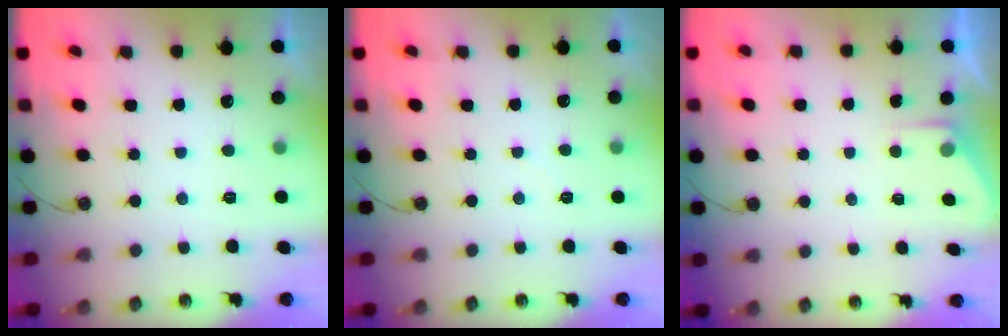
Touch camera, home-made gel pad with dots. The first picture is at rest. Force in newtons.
{"total": 3.3, "press": 3.2, "slide": 0.5}
{"total": 2.4, "press": 2.4, "slide": 0.4}